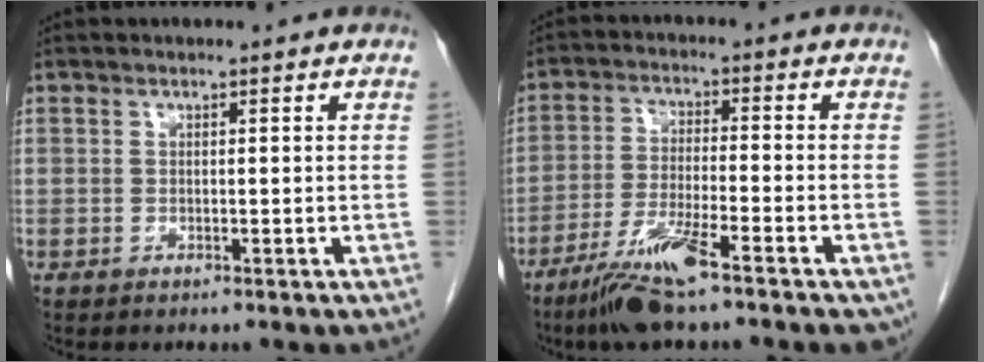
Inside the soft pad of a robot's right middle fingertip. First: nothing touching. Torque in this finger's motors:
{"motor_torque": [1.14, -1.00, 0.22, 0.08]}